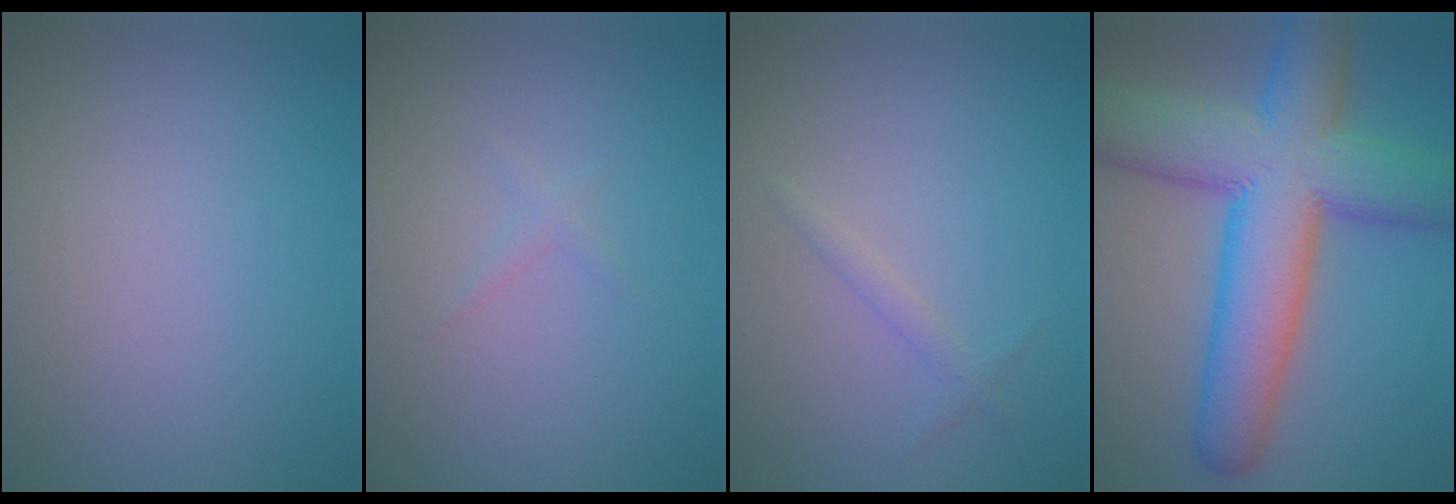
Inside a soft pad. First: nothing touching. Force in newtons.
{"total": 0.6, "press": 0.6, "slide": 0.1}
{"total": 0.9, "press": 0.9, "slide": 0.1}
{"total": 12.2, "press": 12.2, "slide": 0.4}